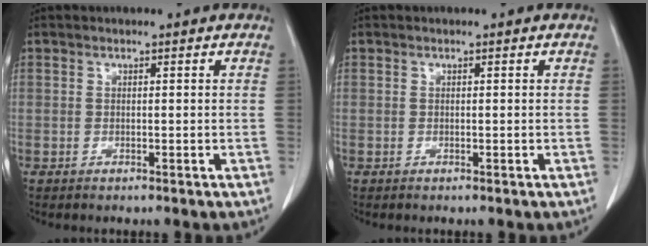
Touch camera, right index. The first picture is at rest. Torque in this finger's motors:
{"motor_torque": [0.00, 0.00, 0.00, 0.00]}